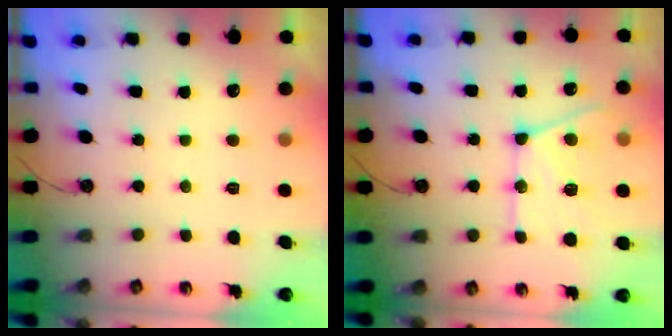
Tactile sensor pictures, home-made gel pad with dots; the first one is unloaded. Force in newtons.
{"total": 18.4, "press": 18.3, "slide": 1.4}